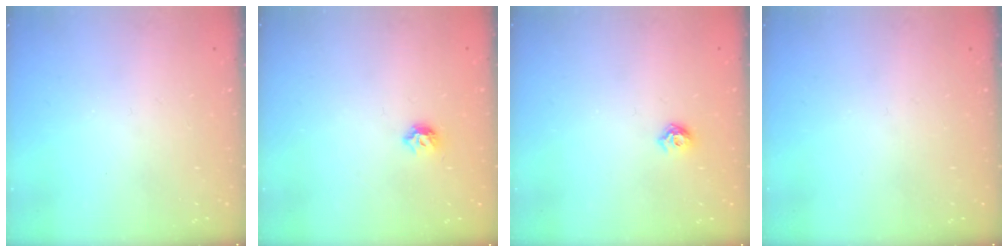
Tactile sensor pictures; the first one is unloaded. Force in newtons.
{"total": 6.0, "press": 5.9, "slide": 1.0}
{"total": 5.9, "press": 5.8, "slide": 1.0}
{"total": 0.0}